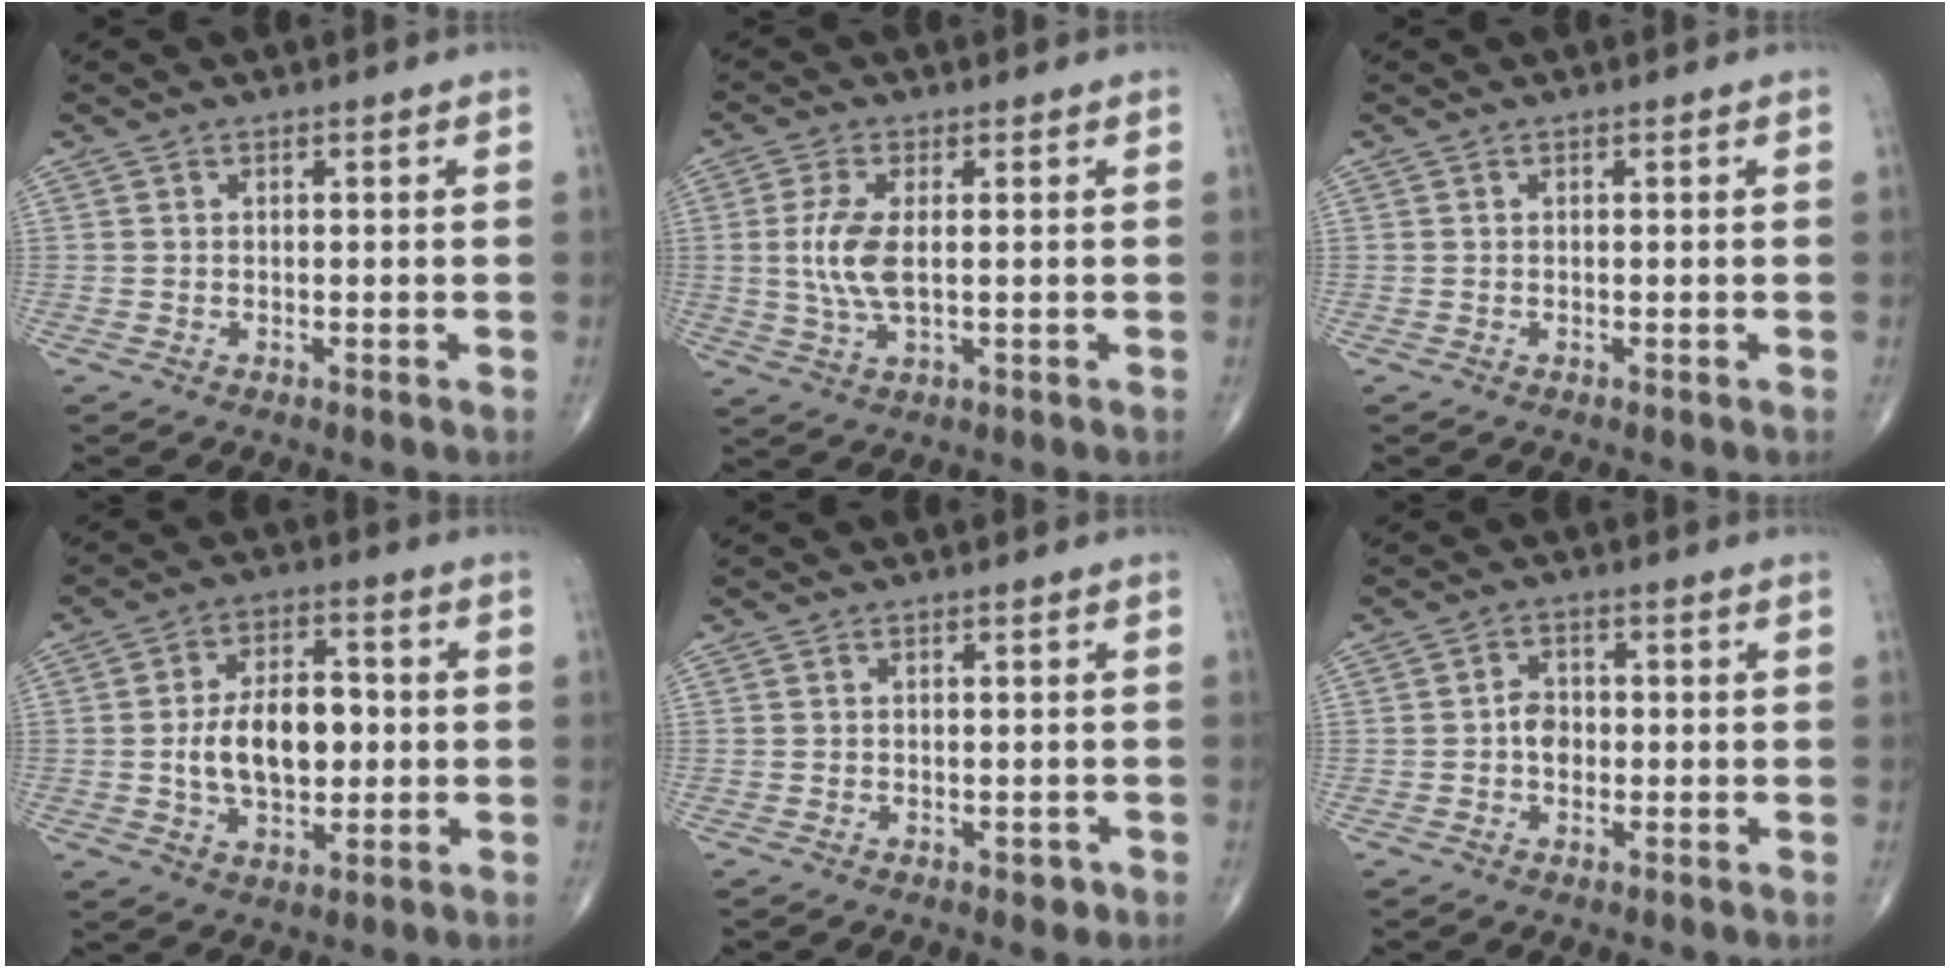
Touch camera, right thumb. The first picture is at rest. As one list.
[{"total": 7.2, "force": [0.5, 3.0, 6.5], "torque": [-0.153, -0.005, 0.012]}, {"total": 0.0}, {"total": 12.2, "force": [-0.4, 7.2, 9.8], "torque": [-0.147, 0.014, -0.006]}, {"total": 1.4, "force": [-0.7, 0.9, 0.8], "torque": [-0.006, 0.001, -0.009]}, {"total": 3.6, "force": [-0.6, 2.9, 2.1], "torque": [-0.016, 0.012, -0.018]}]